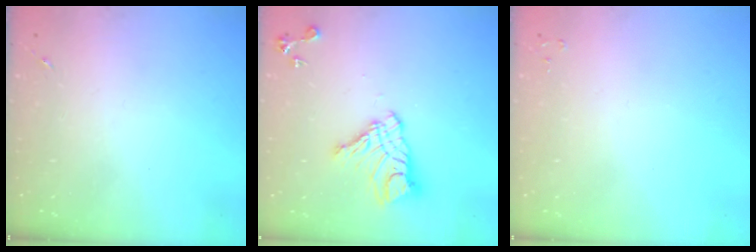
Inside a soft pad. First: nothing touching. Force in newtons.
{"total": 13.2, "press": 13.2, "slide": 1.3}
{"total": 2.0, "press": 2.0, "slide": 0.3}